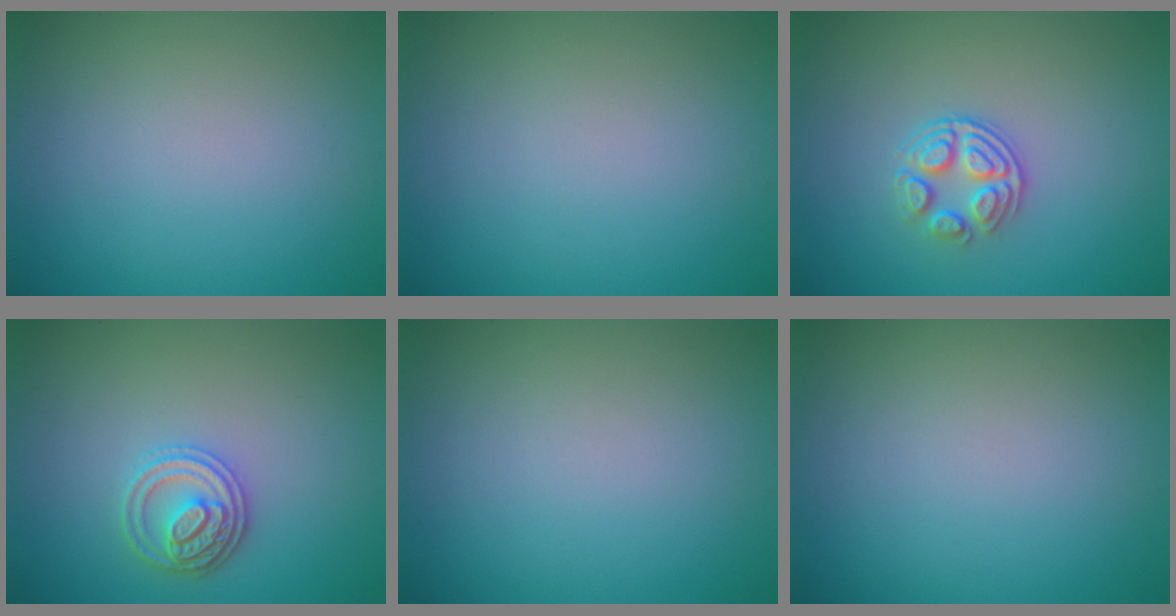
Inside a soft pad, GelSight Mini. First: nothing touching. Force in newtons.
{"total": 0.0}
{"total": 3.1, "press": 2.6, "slide": 1.7}
{"total": 3.0, "press": 2.8, "slide": 1.0}
{"total": 0.0}
{"total": 0.0}